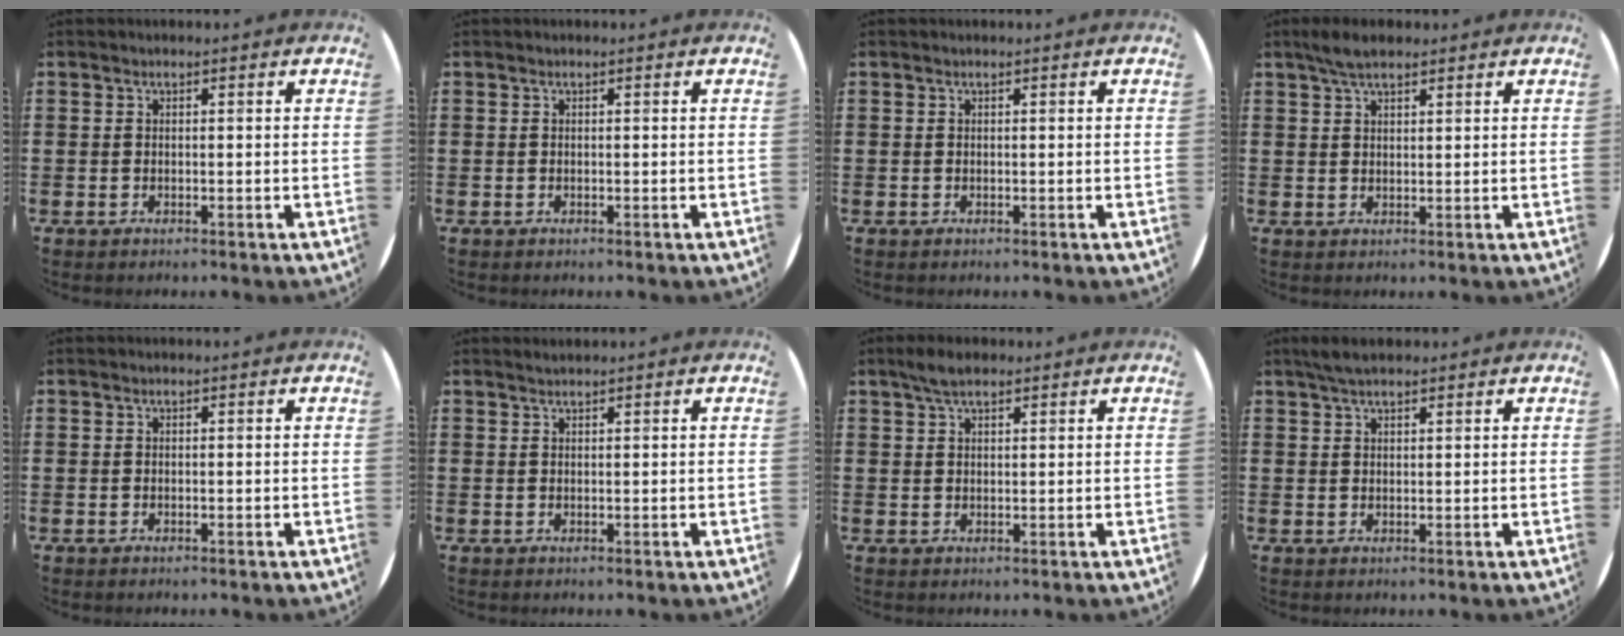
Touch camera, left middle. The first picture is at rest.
{"total": 0.0}
{"total": 0.0}
{"total": 3.7, "force": [2.8, 1.3, 2.0], "torque": [-0.044, 0.008, 0.052]}
{"total": 0.0}
{"total": 0.6, "force": [0.6, -0.1, 0.1], "torque": [-0.001, 0.000, 0.012]}
{"total": 3.0, "force": [2.3, 1.1, 1.6], "torque": [-0.028, 0.005, 0.040]}
{"total": 2.8, "force": [2.3, 0.9, 1.2], "torque": [-0.029, 0.007, 0.043]}